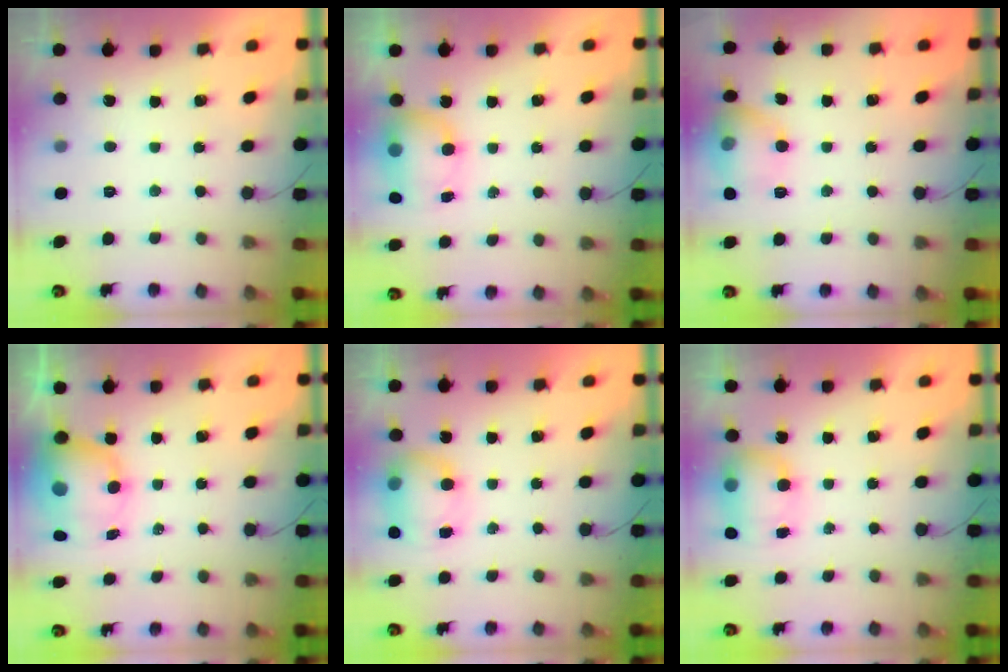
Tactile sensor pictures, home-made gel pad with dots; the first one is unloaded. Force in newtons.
{"total": 7.5, "press": 7.3, "slide": 1.3}
{"total": 11.7, "press": 11.4, "slide": 2.9}
{"total": 9.8, "press": 9.4, "slide": 2.6}
{"total": 8.6, "press": 8.5, "slide": 0.7}
{"total": 7.9, "press": 7.9, "slide": 1.1}